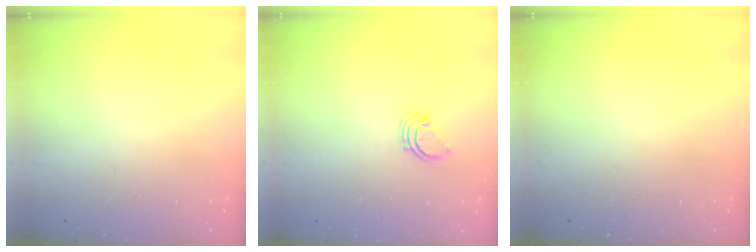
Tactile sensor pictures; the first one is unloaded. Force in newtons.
{"total": 2.5, "press": 2.5, "slide": 0.1}
{"total": 0.0}